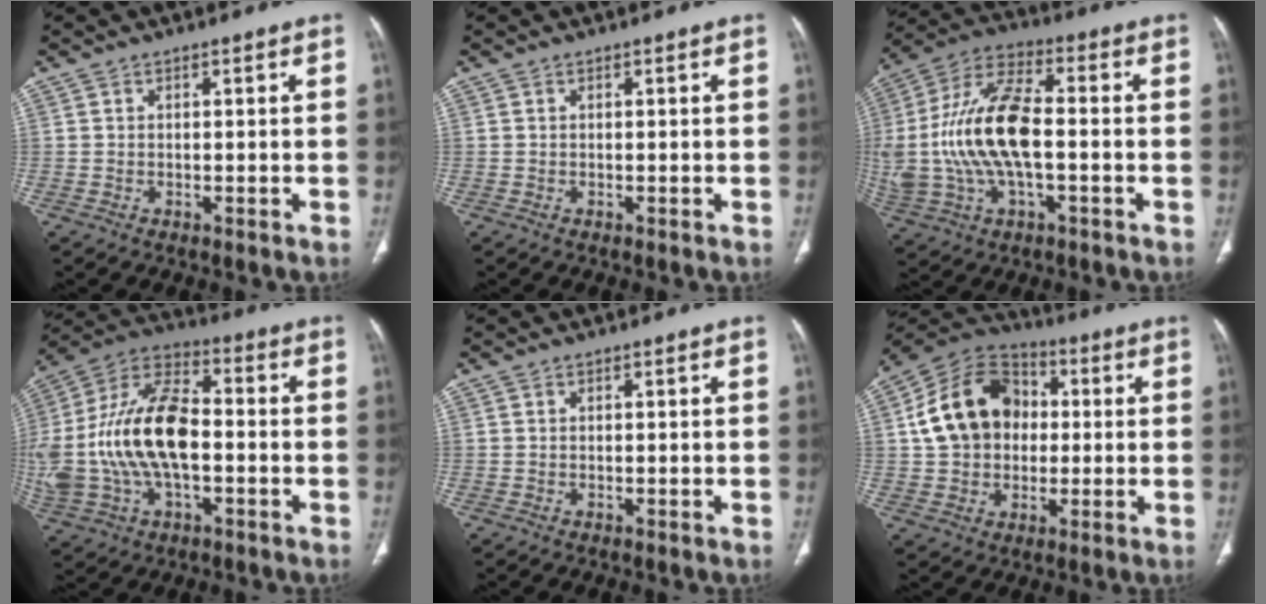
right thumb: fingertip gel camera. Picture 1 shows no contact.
{"total": 0.0}
{"total": 19.5, "force": [-1.2, 9.4, 17.0], "torque": [-0.370, 0.028, -0.020]}
{"total": 23.4, "force": [-1.9, 13.0, 19.3], "torque": [-0.414, 0.028, -0.030]}
{"total": 0.0}
{"total": 16.6, "force": [1.5, 13.1, 10.1], "torque": [-0.151, 0.025, 0.018]}